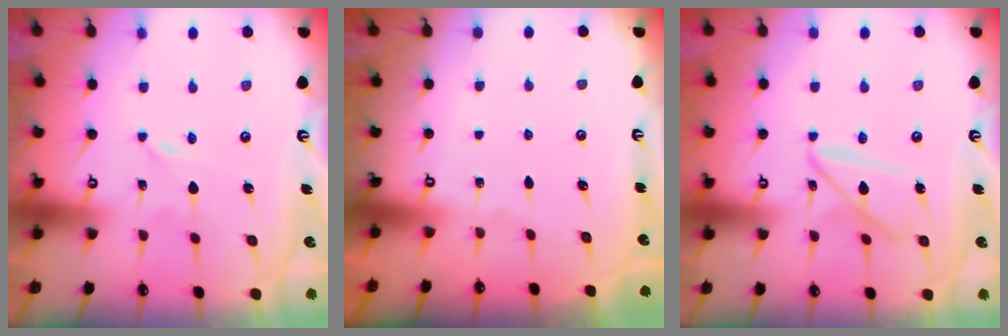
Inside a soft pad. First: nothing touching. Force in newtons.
{"total": 0.0}
{"total": 10.4, "press": 10.4, "slide": 1.0}